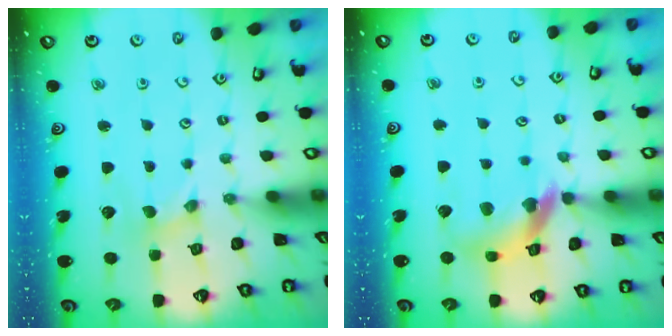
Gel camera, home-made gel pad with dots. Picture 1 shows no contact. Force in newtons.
{"total": 12.9, "press": 12.8, "slide": 1.7}